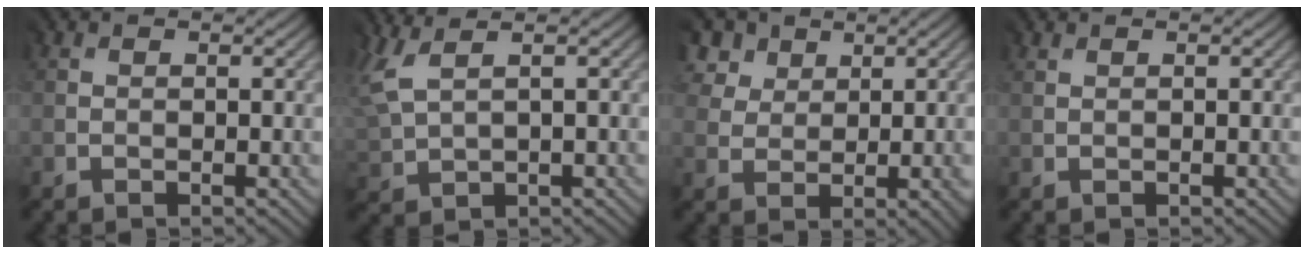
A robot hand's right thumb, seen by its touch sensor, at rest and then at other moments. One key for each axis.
{"total": 4.7, "fx": 3.2, "fy": 1.9, "fz": 2.8, "tx": -0.098, "ty": 0.010, "tz": 0.071}
{"total": 5.7, "fx": 3.5, "fy": 4.2, "fz": 1.5, "tx": -0.056, "ty": 0.017, "tz": 0.064}
{"total": 0.7, "fx": 0.6, "fy": 0.1, "fz": -0.1, "tx": 0.001, "ty": 0.003, "tz": 0.015}